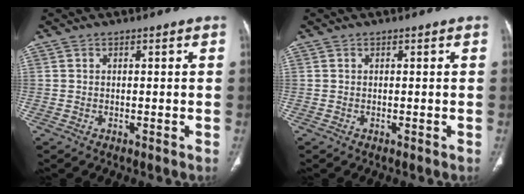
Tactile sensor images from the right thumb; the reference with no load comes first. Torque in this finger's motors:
{"motor_torque": [-0.08, -0.18, 0.29, -0.06, -0.03]}